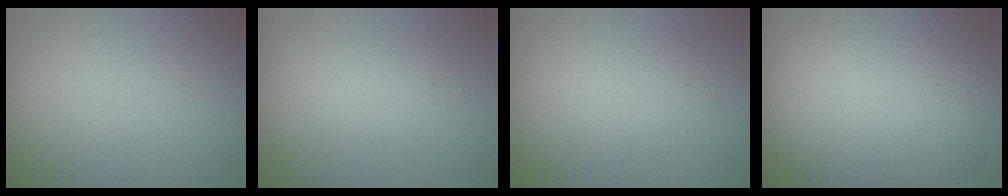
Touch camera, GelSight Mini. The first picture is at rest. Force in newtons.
{"total": 1.7, "press": 1.7, "slide": 0.2}
{"total": 2.2, "press": 2.2, "slide": 0.1}
{"total": 11.1, "press": 11.1, "slide": 1.2}